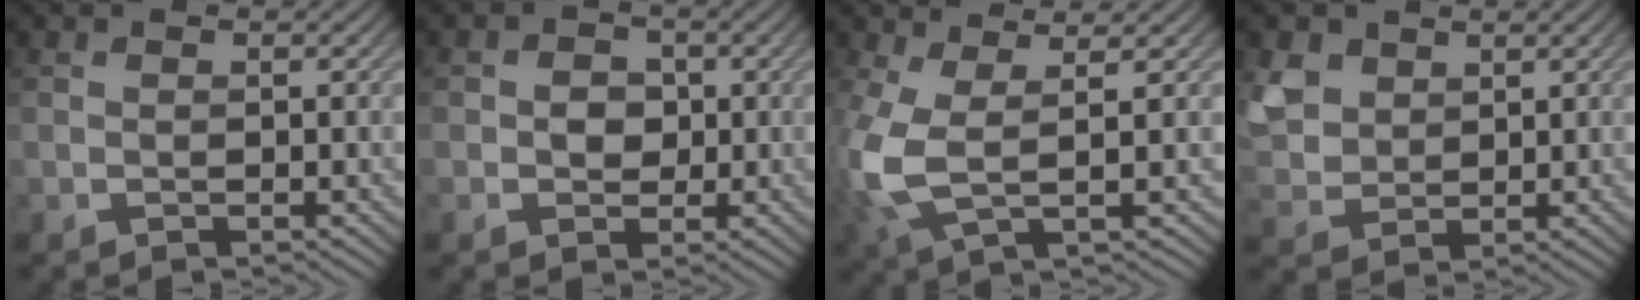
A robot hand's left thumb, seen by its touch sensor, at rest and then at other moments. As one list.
[{"total": 2.9, "force": [0.0, 2.6, 1.3], "torque": [-0.016, 0.001, -0.013]}, {"total": 6.4, "force": [0.7, 2.1, 6.0], "torque": [-0.152, 0.005, 0.010]}, {"total": 5.2, "force": [2.8, 3.7, 2.3], "torque": [-0.079, 0.005, 0.055]}]